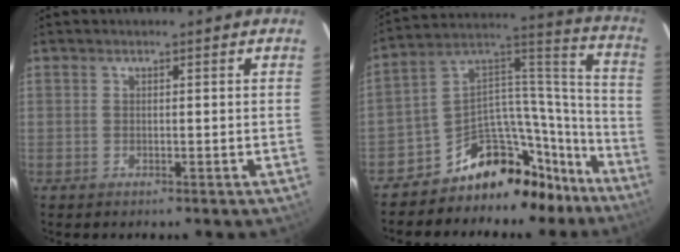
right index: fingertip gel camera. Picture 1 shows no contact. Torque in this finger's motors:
{"motor_torque": [1.27, -0.87, 0.21, -0.05]}